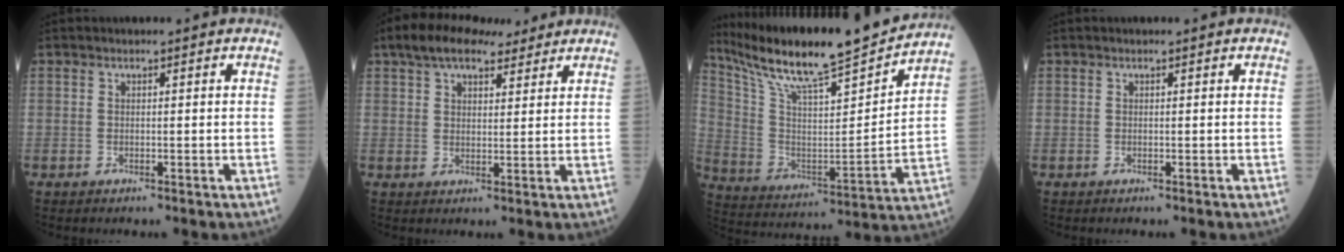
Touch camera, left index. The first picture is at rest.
{"total": 10.0, "force": [7.5, 3.8, 5.4], "torque": [-0.088, 0.039, 0.124]}
{"total": 22.2, "force": [19.6, 0.9, 10.4], "torque": [-0.194, -0.014, 0.325]}
{"total": 0.0}